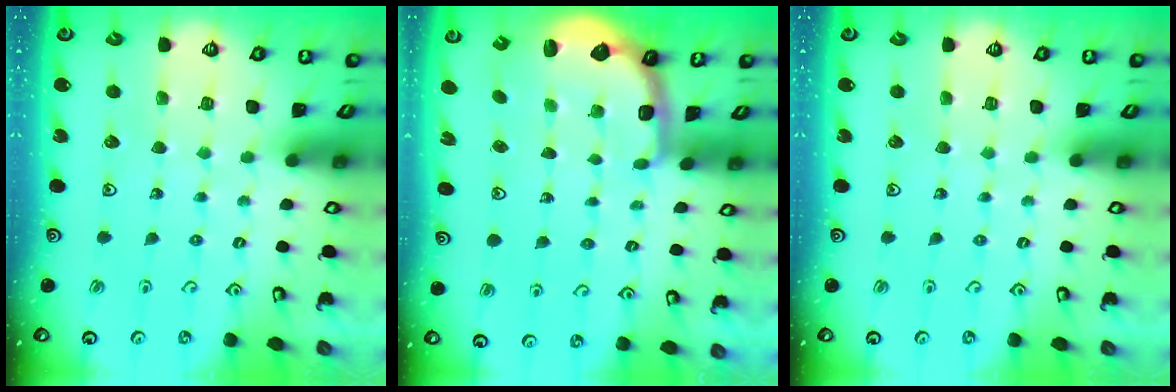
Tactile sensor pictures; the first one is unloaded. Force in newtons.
{"total": 2.7, "press": 2.1, "slide": 1.7}
{"total": 0.0}